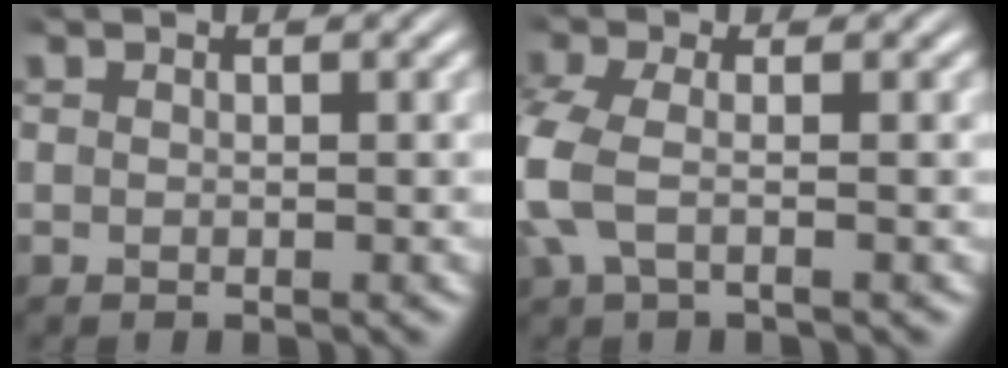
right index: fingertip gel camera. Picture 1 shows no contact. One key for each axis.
{"total": 4.3, "fx": -0.9, "fy": 3.0, "fz": 3.0, "tx": -0.107, "ty": -0.021, "tz": -0.008}